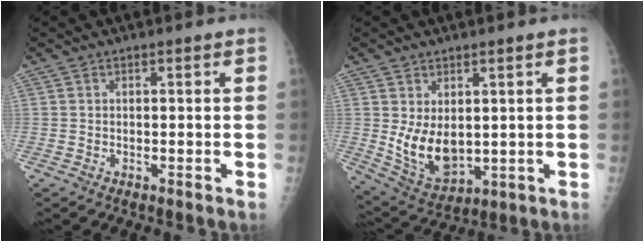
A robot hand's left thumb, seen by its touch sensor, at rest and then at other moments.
{"total": 9.6, "force": [1.3, 5.6, 7.7], "torque": [-0.115, -0.025, 0.046]}